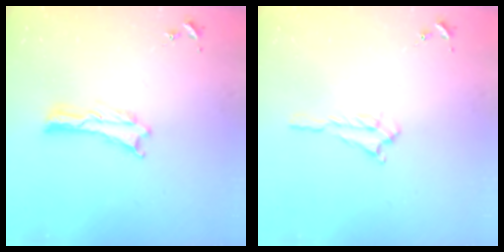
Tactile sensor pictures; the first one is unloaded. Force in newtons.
{"total": 0.7, "press": 0.7, "slide": 0.2}